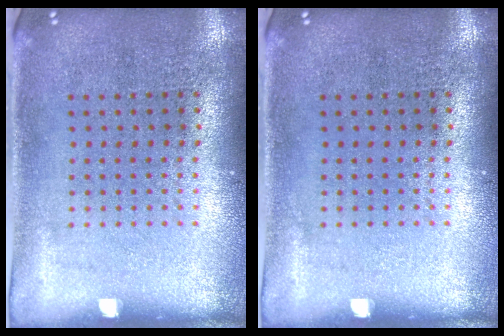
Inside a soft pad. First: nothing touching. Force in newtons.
{"total": 0.0}